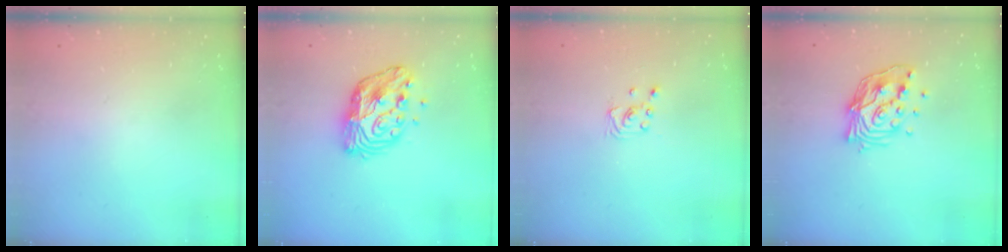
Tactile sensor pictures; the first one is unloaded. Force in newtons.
{"total": 12.7, "press": 12.6, "slide": 1.0}
{"total": 2.1, "press": 2.1, "slide": 0.2}
{"total": 13.1, "press": 13.1, "slide": 1.2}